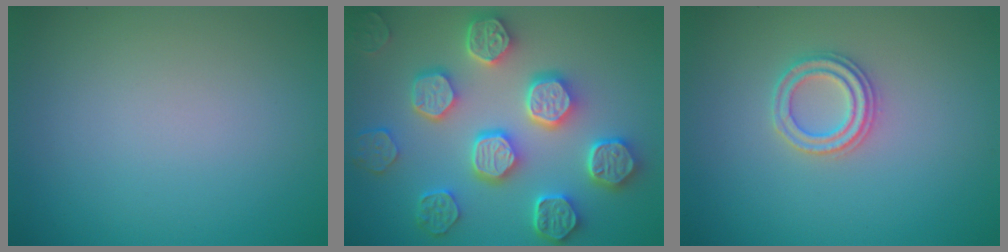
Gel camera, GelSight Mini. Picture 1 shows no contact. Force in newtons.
{"total": 8.0, "press": 6.7, "slide": 4.4}
{"total": 2.3, "press": 2.3, "slide": 0.3}